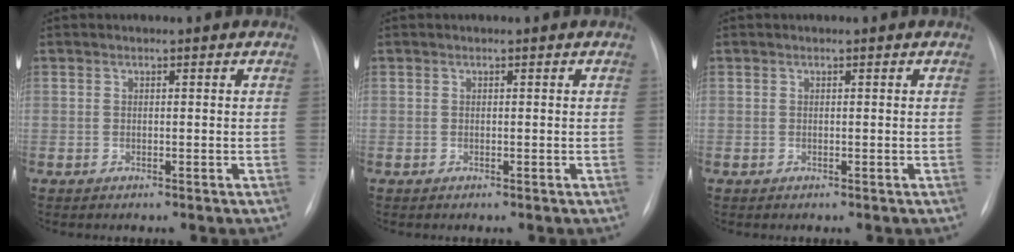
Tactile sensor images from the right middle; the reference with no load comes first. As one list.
[{"total": 0.0}, {"total": 0.0}]